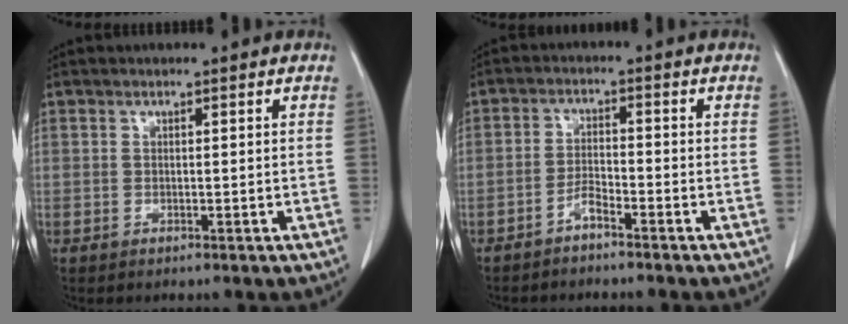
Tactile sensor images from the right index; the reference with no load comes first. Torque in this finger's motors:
{"motor_torque": [0.19, -0.15, 0.05, 0.04]}